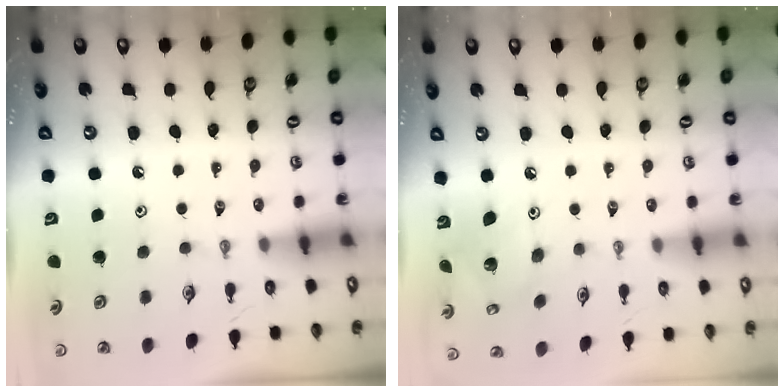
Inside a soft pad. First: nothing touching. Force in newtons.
{"total": 8.6, "press": 8.6, "slide": 0.3}